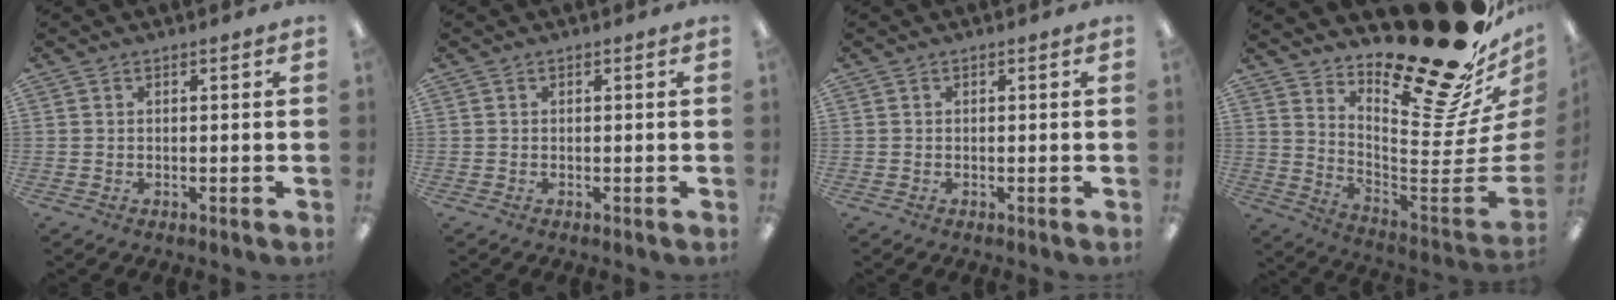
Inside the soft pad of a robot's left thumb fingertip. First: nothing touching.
{"total": 0.0}
{"total": 0.0}
{"total": 25.8, "force": [19.1, 6.4, 16.2], "torque": [-0.169, -0.175, 0.310]}